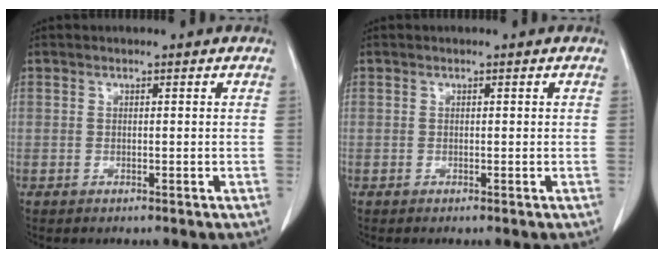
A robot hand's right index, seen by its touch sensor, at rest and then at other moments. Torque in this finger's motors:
{"motor_torque": [-0.07, 0.06, 0.04, 0.02]}